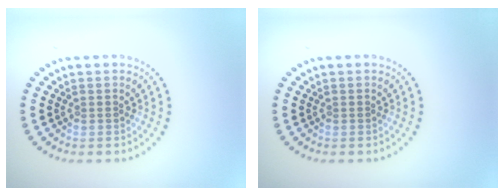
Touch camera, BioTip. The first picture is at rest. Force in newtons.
{"total": 0.0}